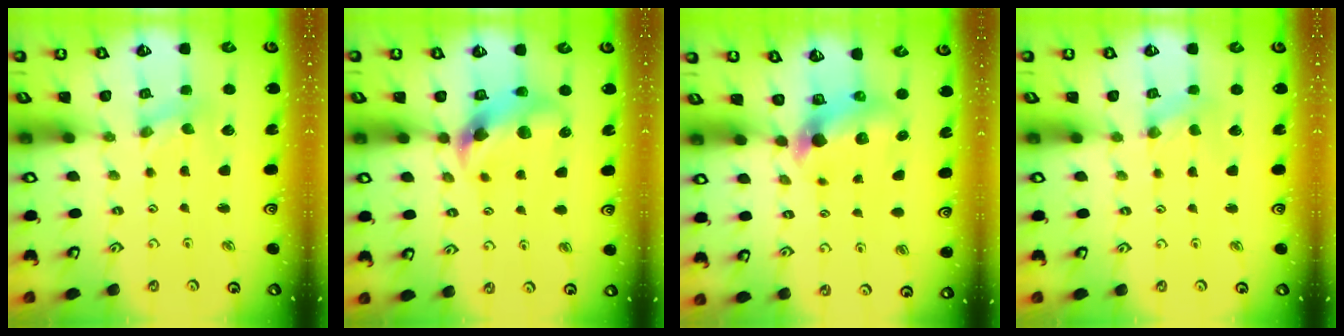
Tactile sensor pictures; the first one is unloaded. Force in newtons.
{"total": 10.0, "press": 9.9, "slide": 1.6}
{"total": 5.5, "press": 5.4, "slide": 0.7}
{"total": 0.0}